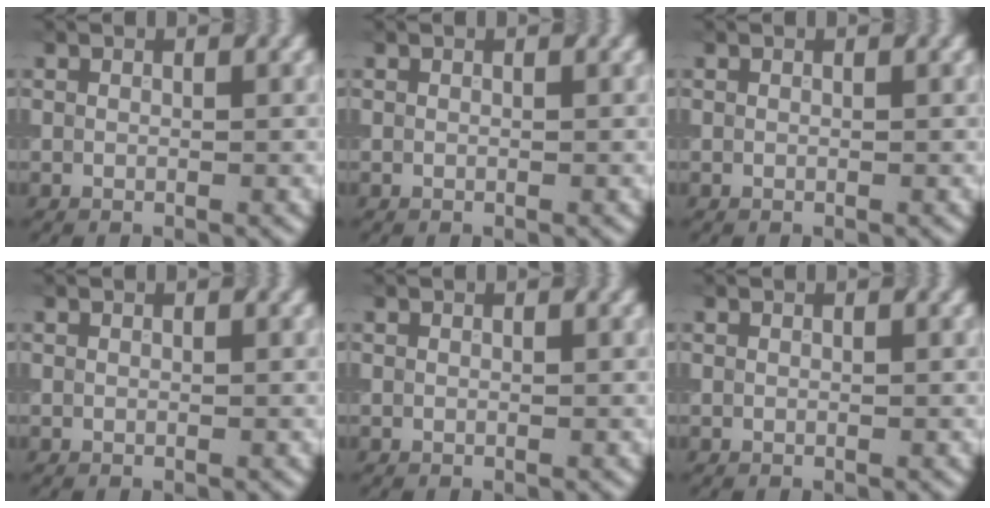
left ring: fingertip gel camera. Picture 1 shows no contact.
{"total": 0.0}
{"total": 0.0}
{"total": 0.0}
{"total": 0.0}
{"total": 0.0}